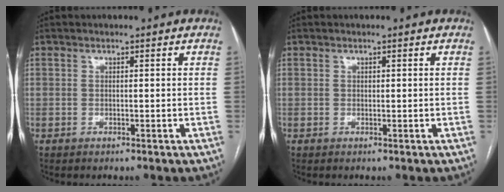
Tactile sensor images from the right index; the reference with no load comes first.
{"total": 0.0}